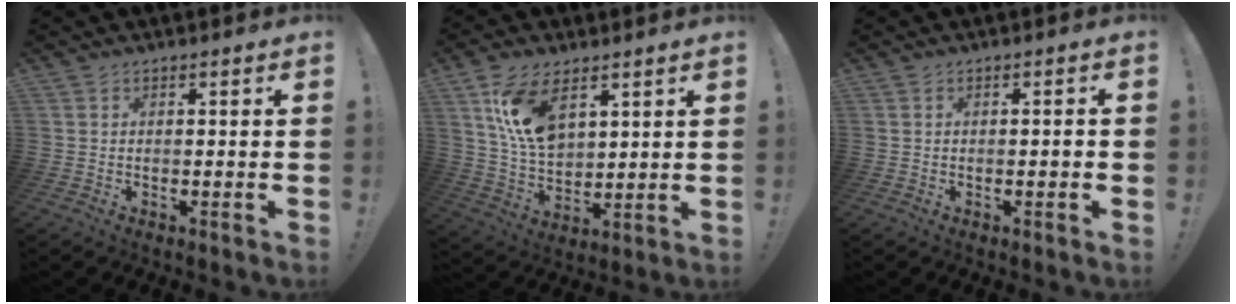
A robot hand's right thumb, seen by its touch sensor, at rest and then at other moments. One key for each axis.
{"total": 13.8, "fx": 6.6, "fy": 8.0, "fz": 9.2, "tx": -0.173, "ty": -0.022, "tz": 0.125}
{"total": 1.3, "fx": -0.6, "fy": 0.0, "fz": 1.2, "tx": -0.020, "ty": 0.002, "tz": -0.010}